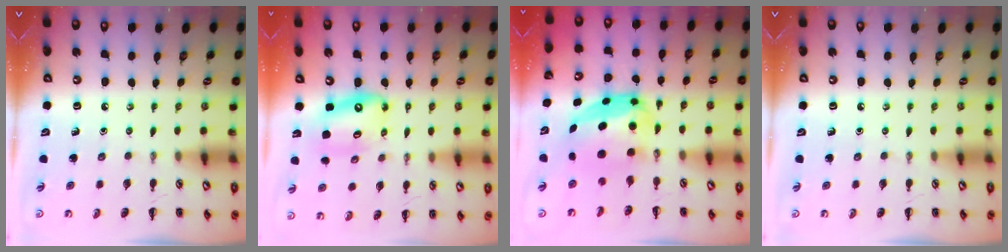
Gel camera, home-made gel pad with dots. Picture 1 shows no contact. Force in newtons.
{"total": 12.7, "press": 12.2, "slide": 3.3}
{"total": 6.5, "press": 6.4, "slide": 0.9}
{"total": 0.0}